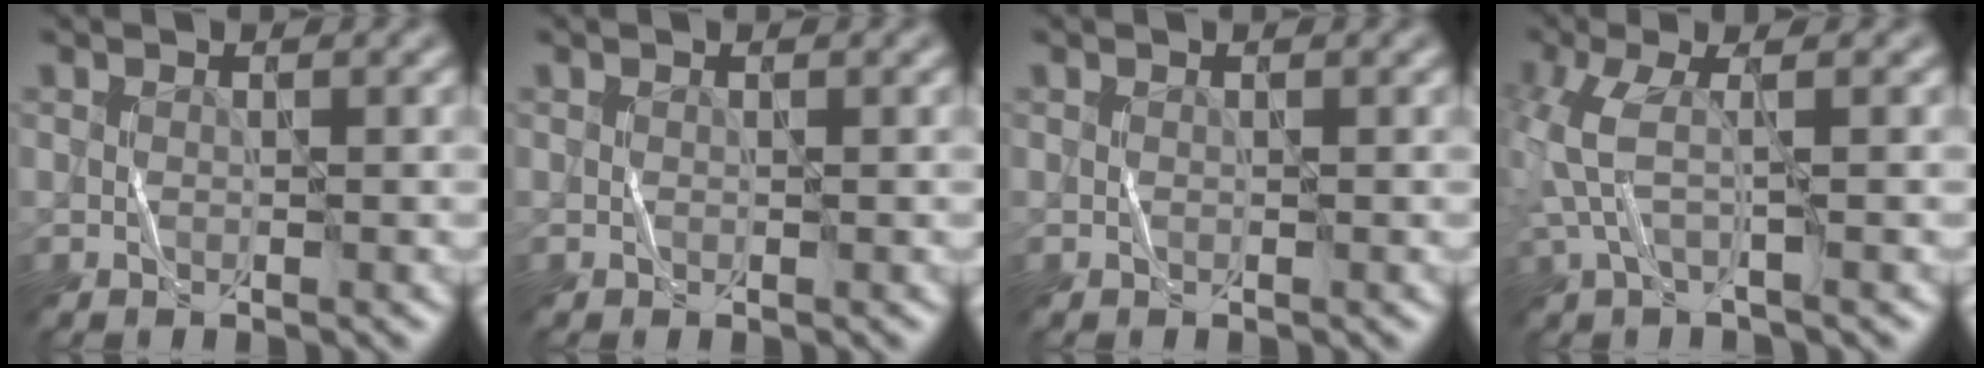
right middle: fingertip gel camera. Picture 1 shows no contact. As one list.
[{"total": 0.0}, {"total": 0.0}, {"total": 3.1, "force": [-0.4, 0.4, 3.1], "torque": [-0.087, 0.001, -0.011]}]